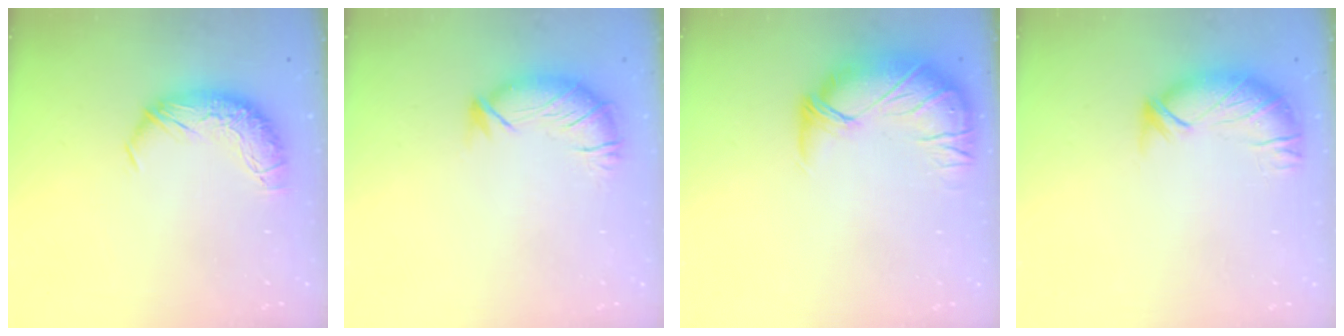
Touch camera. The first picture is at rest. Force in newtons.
{"total": 2.9, "press": 2.0, "slide": 2.2}
{"total": 2.7, "press": 0.2, "slide": 2.7}
{"total": 3.3, "press": 3.1, "slide": 1.2}